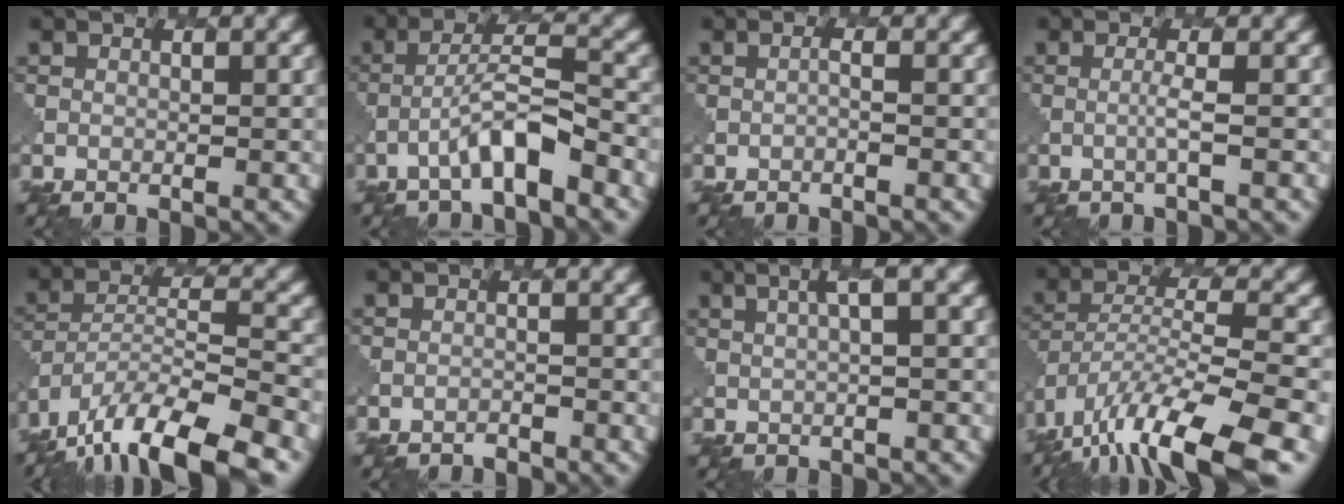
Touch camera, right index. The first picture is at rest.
{"total": 4.2, "force": [-2.3, 0.6, 3.5], "torque": [-0.063, 0.015, -0.041]}
{"total": 0.6, "force": [-0.2, 0.0, 0.5], "torque": [-0.005, 0.001, -0.008]}
{"total": 1.2, "force": [0.0, 0.0, 1.2], "torque": [-0.020, 0.003, -0.006]}
{"total": 12.4, "force": [-9.4, 3.7, 7.3], "torque": [-0.136, -0.005, -0.158]}
{"total": 0.8, "force": [-0.7, 0.1, -0.1], "torque": [0.006, -0.002, -0.014]}
{"total": 3.3, "force": [1.3, 0.7, 3.0], "torque": [-0.040, 0.013, 0.022]}
{"total": 12.5, "force": [-8.5, 3.4, 8.5], "torque": [-0.164, -0.005, -0.144]}